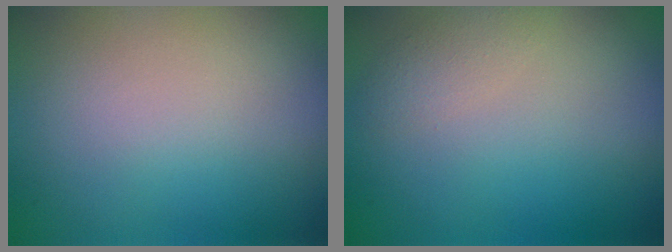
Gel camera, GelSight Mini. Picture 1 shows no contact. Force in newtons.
{"total": 1.4, "press": 1.4, "slide": 0.1}